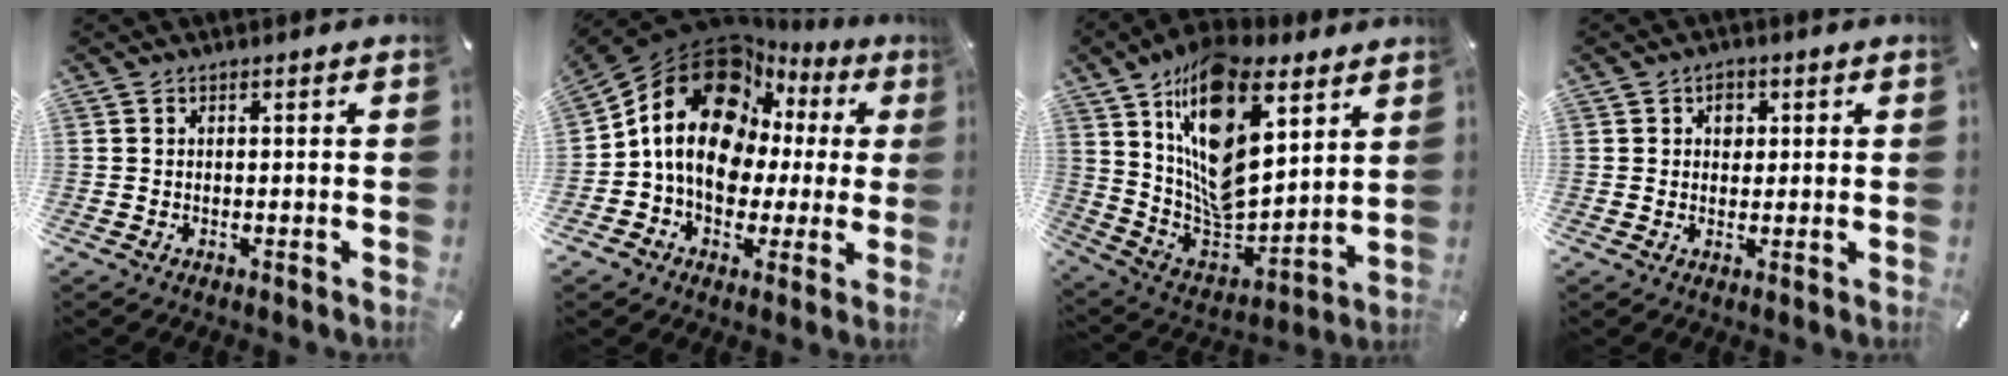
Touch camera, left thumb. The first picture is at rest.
{"total": 18.3, "force": [5.2, 13.9, 10.6], "torque": [-0.190, -0.033, 0.089]}
{"total": 19.6, "force": [10.5, 11.1, 12.3], "torque": [-0.237, -0.076, 0.187]}
{"total": 3.1, "force": [0.7, 2.5, 1.5], "torque": [-0.002, -0.006, 0.003]}